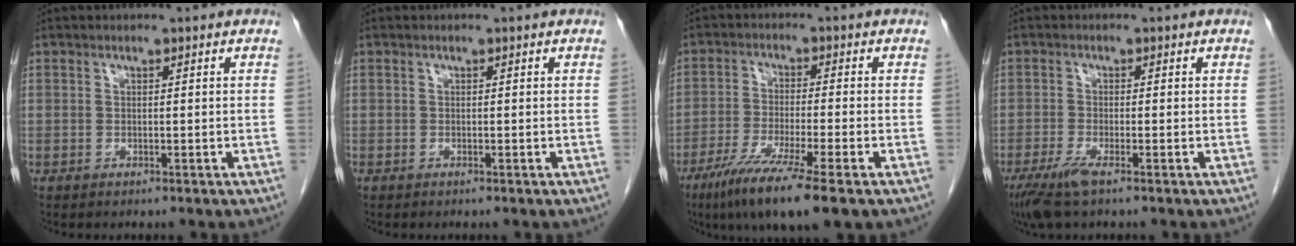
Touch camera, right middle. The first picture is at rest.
{"total": 0.0}
{"total": 11.3, "force": [-7.0, -0.1, 8.8], "torque": [-0.158, -0.033, -0.118]}
{"total": 4.3, "force": [-2.7, 0.4, 3.3], "torque": [-0.071, -0.014, -0.054]}